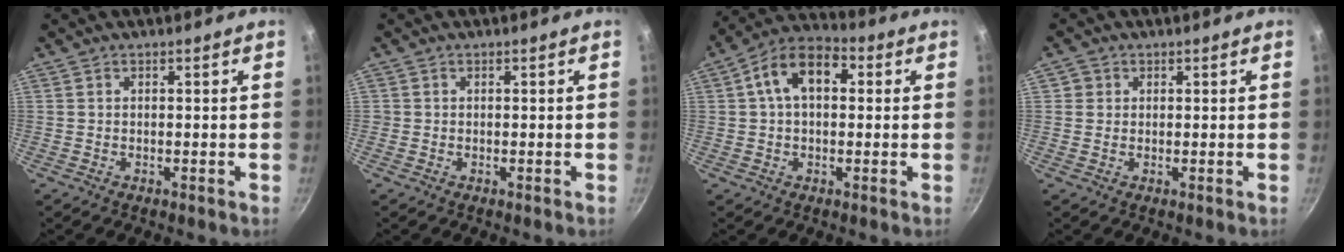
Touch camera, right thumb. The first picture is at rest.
{"total": 0.5, "force": [-0.1, 0.5, 0.0], "torque": [0.002, 0.000, -0.004]}
{"total": 10.9, "force": [2.2, 7.0, 8.1], "torque": [-0.114, 0.030, 0.018]}
{"total": 1.9, "force": [0.3, 1.8, 0.4], "torque": [0.005, 0.002, 0.001]}